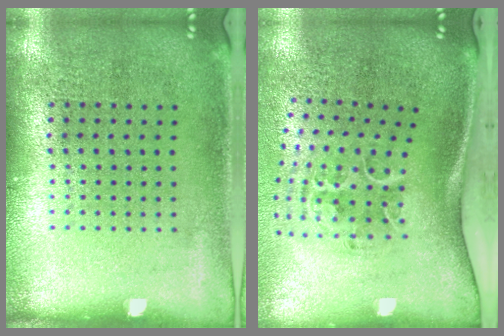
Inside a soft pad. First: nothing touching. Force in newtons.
{"total": 2.1, "press": 1.3, "slide": 1.6}